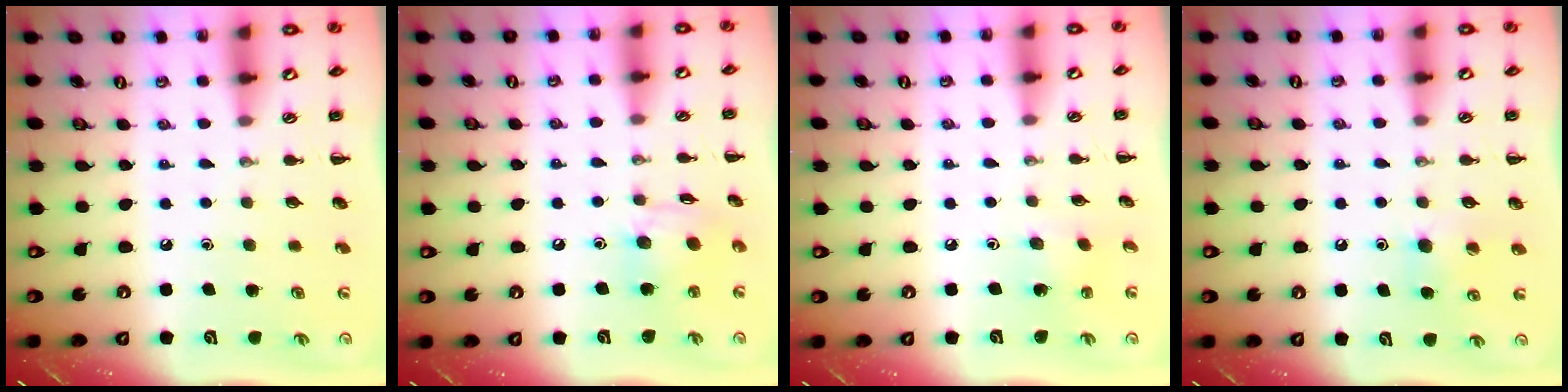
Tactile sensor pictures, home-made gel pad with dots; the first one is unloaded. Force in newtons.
{"total": 9.4, "press": 9.3, "slide": 1.3}
{"total": 1.6, "press": 1.5, "slide": 0.6}
{"total": 6.1, "press": 5.9, "slide": 1.5}